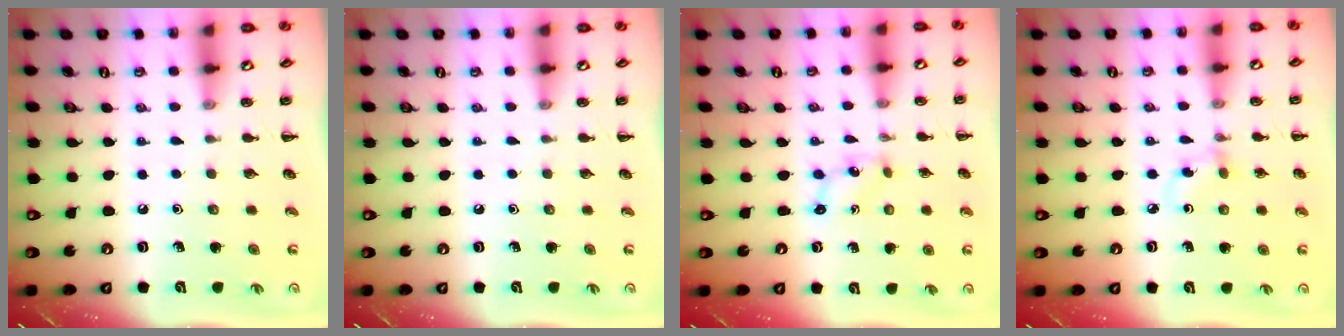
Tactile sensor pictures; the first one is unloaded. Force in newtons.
{"total": 0.0}
{"total": 1.3, "press": 1.2, "slide": 0.5}
{"total": 4.1, "press": 3.9, "slide": 1.3}